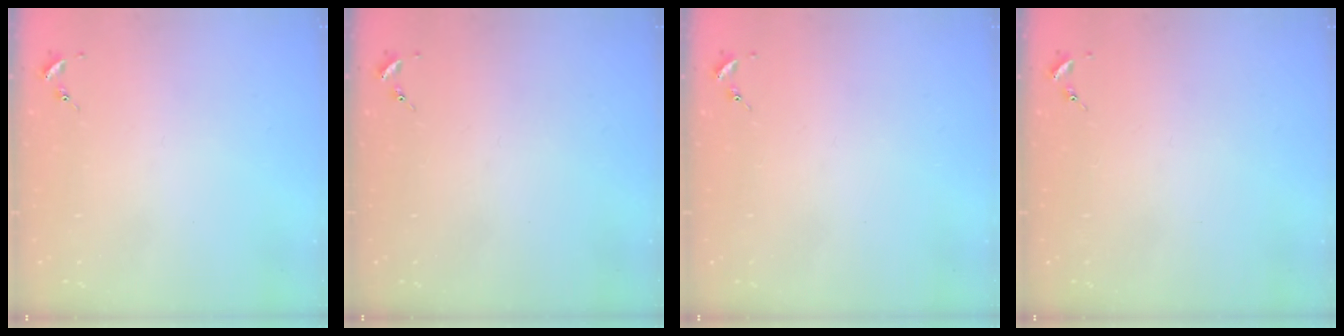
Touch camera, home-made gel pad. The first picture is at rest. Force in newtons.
{"total": 0.0}
{"total": 0.0}
{"total": 0.0}